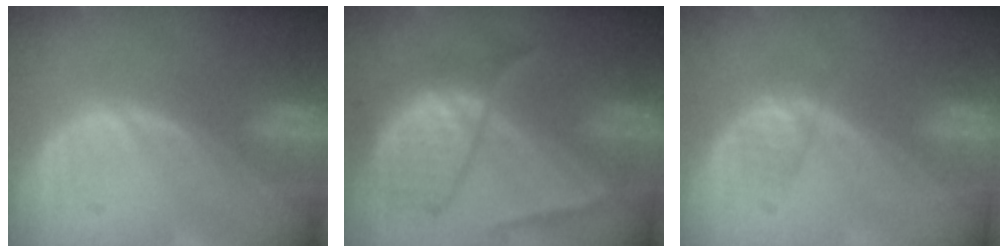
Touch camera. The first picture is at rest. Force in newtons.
{"total": 7.2, "press": 7.2, "slide": 0.2}
{"total": 2.2, "press": 2.0, "slide": 0.9}